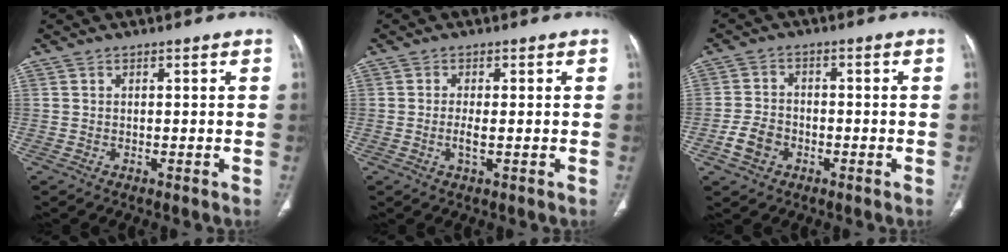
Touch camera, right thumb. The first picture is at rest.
{"total": 2.3, "force": [-0.3, 0.6, 2.2], "torque": [-0.050, -0.004, -0.007]}
{"total": 5.3, "force": [-2.3, 4.0, 2.7], "torque": [-0.046, 0.019, -0.041]}